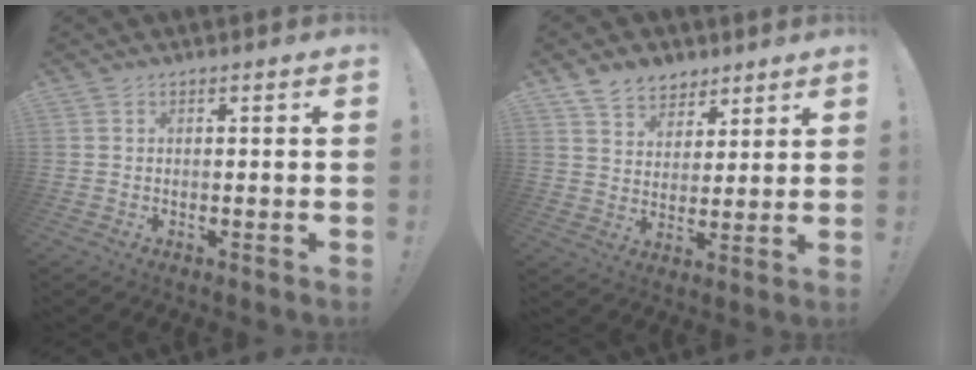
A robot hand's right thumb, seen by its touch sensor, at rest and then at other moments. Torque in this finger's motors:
{"motor_torque": [0.36, 1.90, 0.49, 0.37, -0.01]}